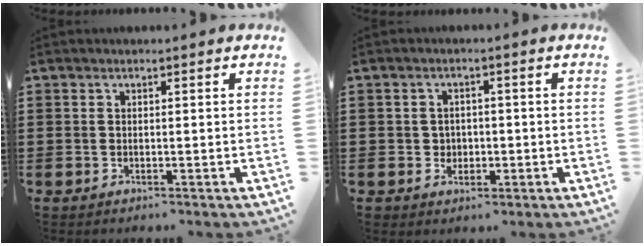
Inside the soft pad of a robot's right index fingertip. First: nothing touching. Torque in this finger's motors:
{"motor_torque": [-0.27, 0.76, -0.07, -0.01]}